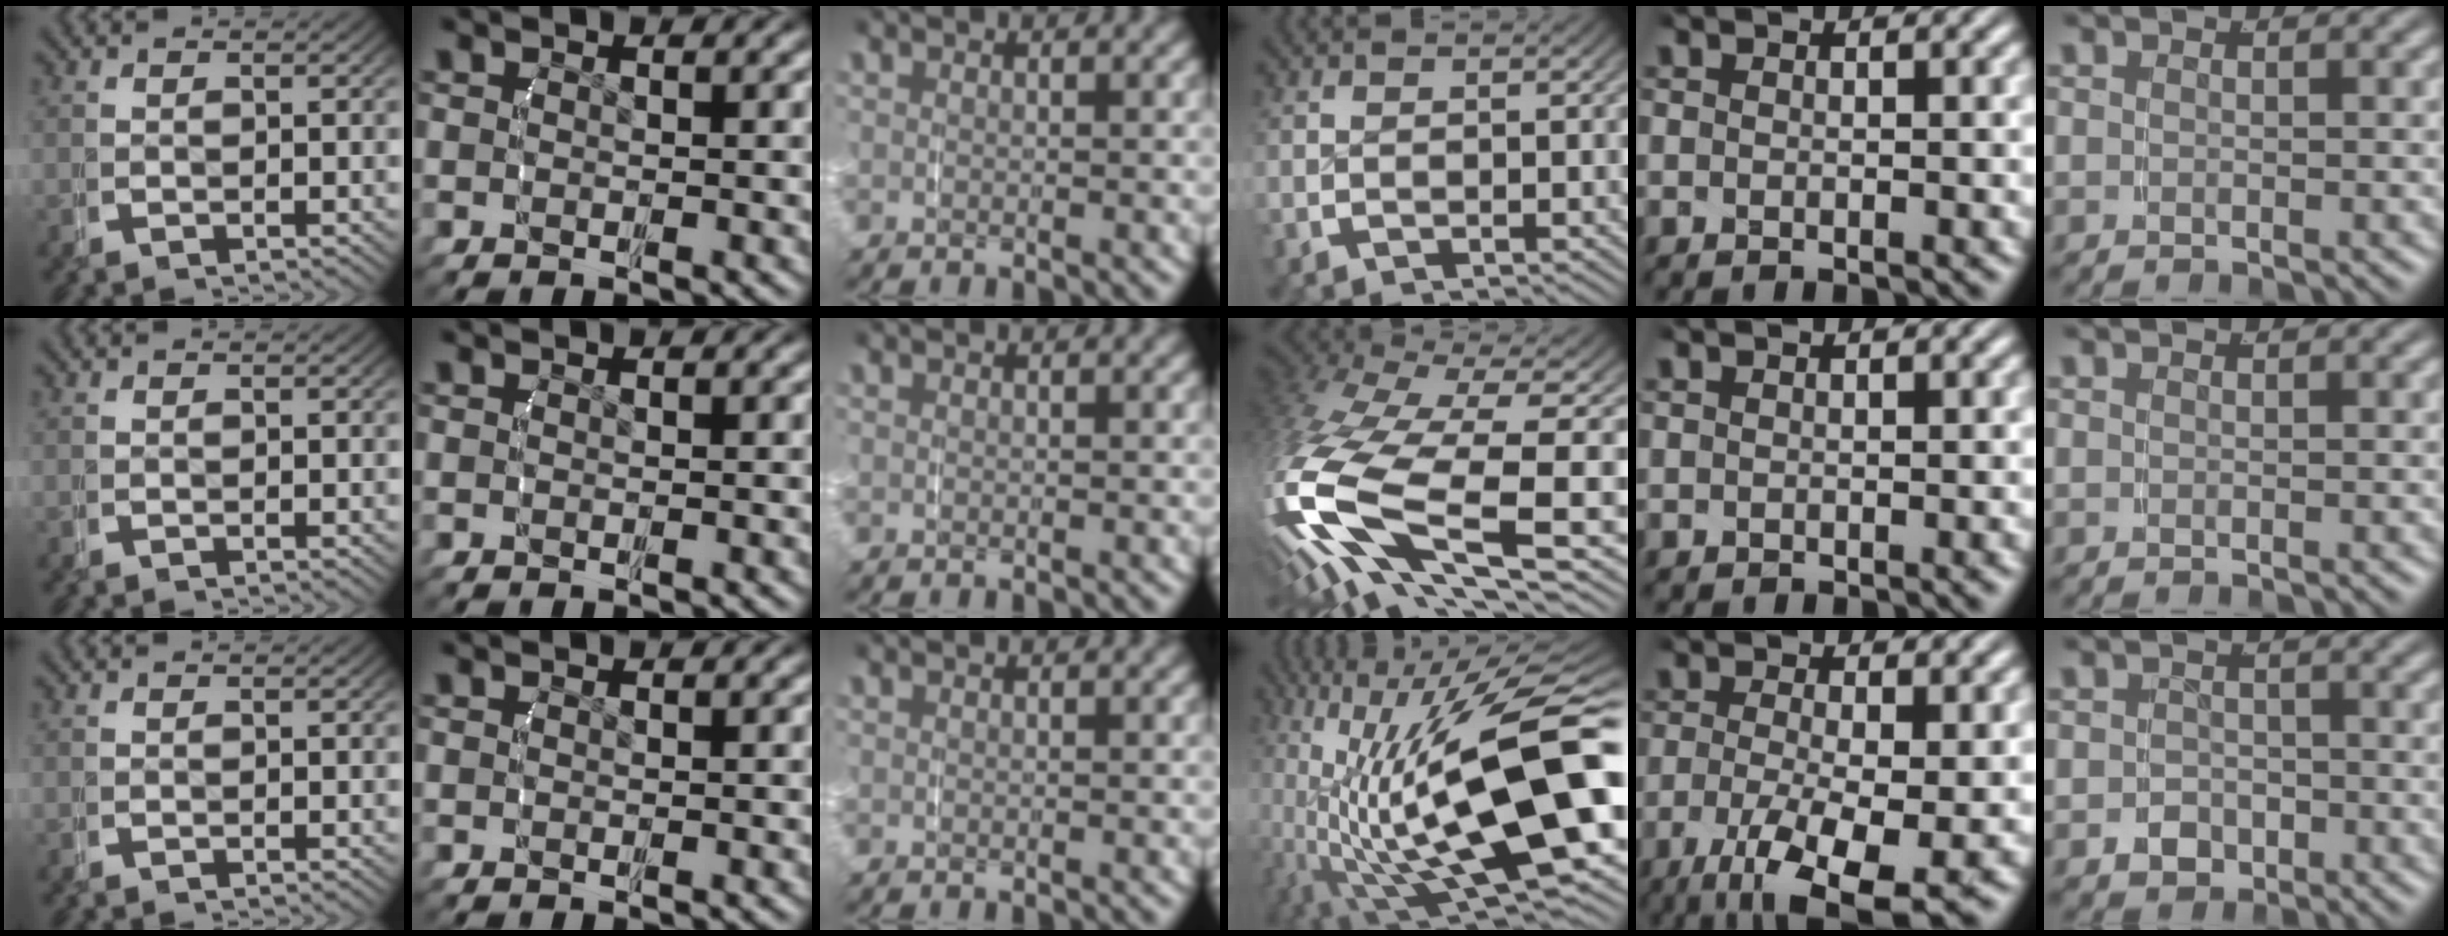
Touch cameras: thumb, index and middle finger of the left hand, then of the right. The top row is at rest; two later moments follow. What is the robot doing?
{"motion": "grasp_and_lifting", "object": "router"}